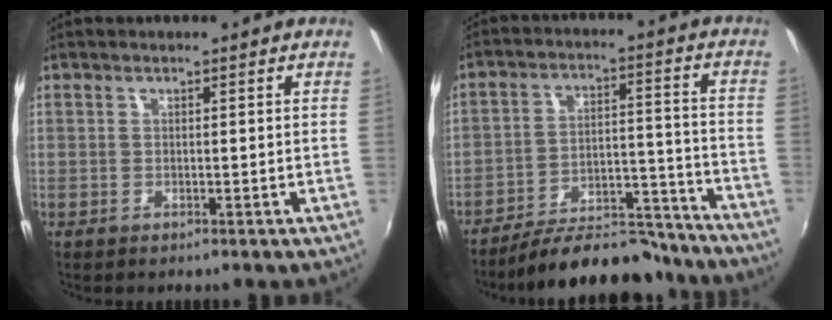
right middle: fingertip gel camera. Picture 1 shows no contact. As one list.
[{"total": 17.7, "force": [-15.8, 5.0, 6.2], "torque": [-0.110, 0.025, -0.211]}]